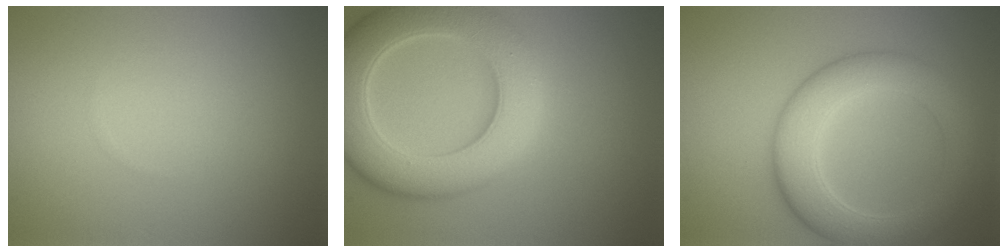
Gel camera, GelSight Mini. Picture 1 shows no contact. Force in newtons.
{"total": 9.9, "press": 9.8, "slide": 0.4}
{"total": 6.6, "press": 6.6, "slide": 0.1}